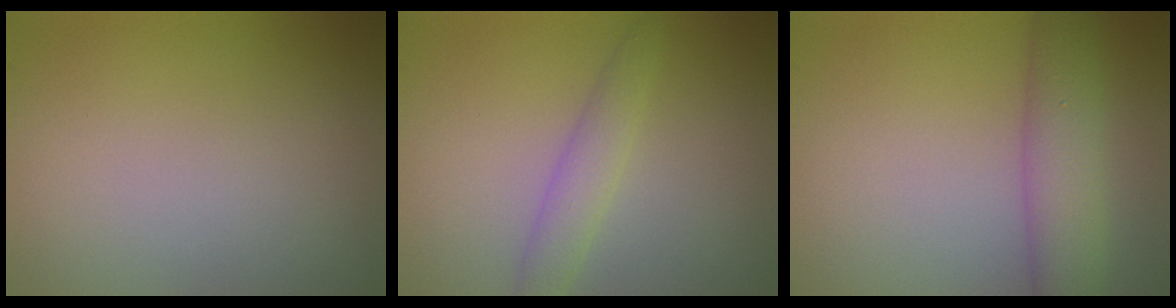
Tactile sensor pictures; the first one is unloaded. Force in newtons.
{"total": 2.1, "press": 2.1, "slide": 0.1}
{"total": 4.6, "press": 4.6, "slide": 0.1}